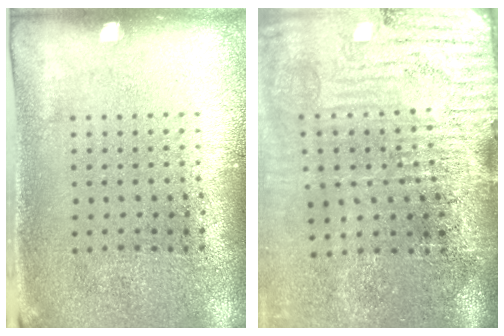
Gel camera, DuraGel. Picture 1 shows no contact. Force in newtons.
{"total": 4.9, "press": 4.1, "slide": 2.6}